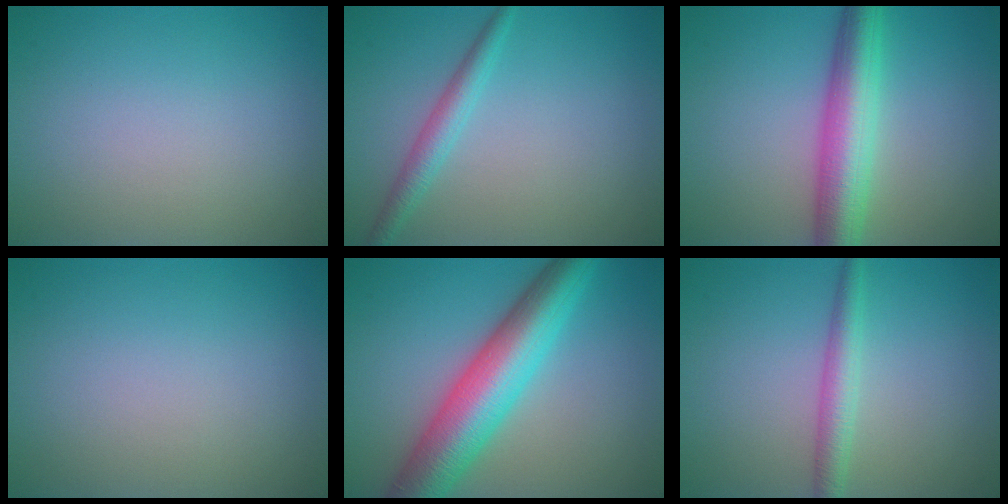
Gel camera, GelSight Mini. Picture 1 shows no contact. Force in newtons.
{"total": 2.3, "press": 2.3, "slide": 0.1}
{"total": 6.5, "press": 6.5, "slide": 0.2}
{"total": 0.0}
{"total": 9.3, "press": 9.3, "slide": 0.2}
{"total": 2.5, "press": 2.5, "slide": 0.1}